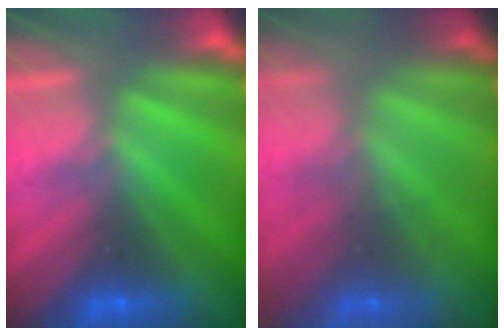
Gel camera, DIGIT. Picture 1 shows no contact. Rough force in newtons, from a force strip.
{"total": 7.0}